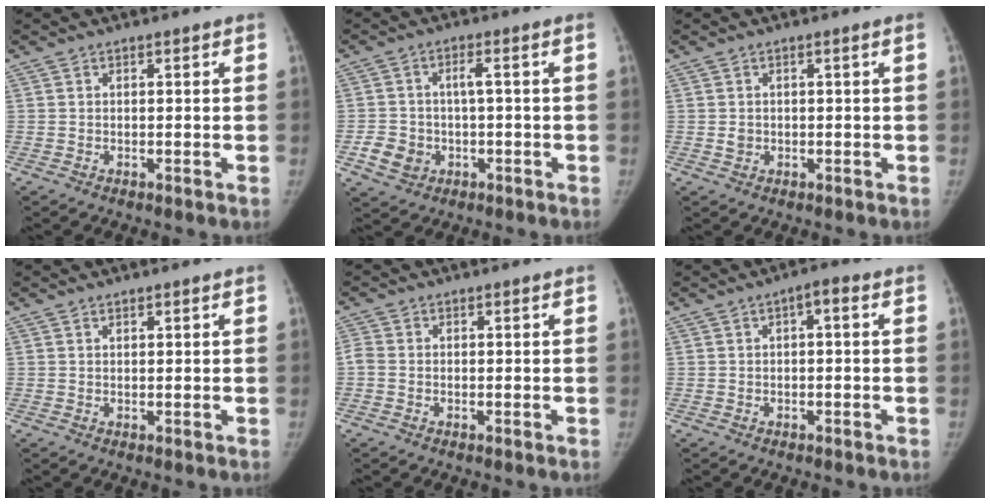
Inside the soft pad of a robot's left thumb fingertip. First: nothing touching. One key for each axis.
{"total": 5.8, "fx": -1.7, "fy": 4.2, "fz": 3.6, "tx": -0.055, "ty": 0.020, "tz": -0.020}
{"total": 1.1, "fx": 0.0, "fy": 0.9, "fz": 0.7, "tx": -0.006, "ty": 0.004, "tz": 0.006}
{"total": 0.5, "fx": 0.4, "fy": 0.3, "fz": 0.2, "tx": 0.002, "ty": -0.002, "tz": 0.005}
{"total": 1.8, "fx": -0.5, "fy": 1.3, "fz": 1.0, "tx": -0.024, "ty": -0.001, "tz": -0.019}
{"total": 2.3, "fx": 0.1, "fy": 1.0, "fz": 2.0, "tx": -0.022, "ty": 0.015, "tz": -0.007}